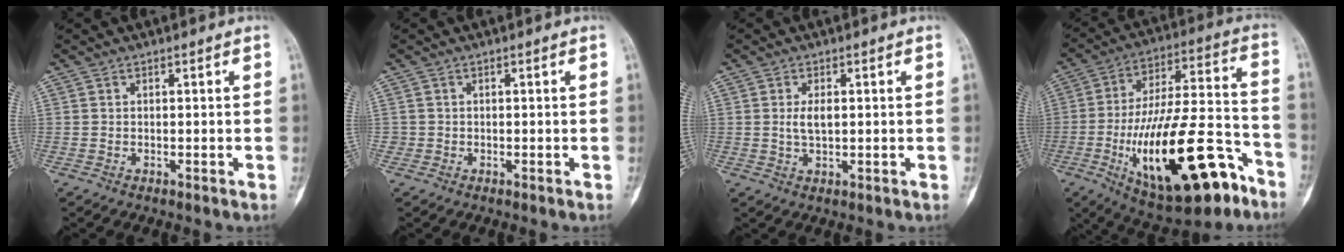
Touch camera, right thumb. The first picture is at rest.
{"total": 0.8, "force": [-0.2, 0.8, 0.0], "torque": [0.004, 0.005, -0.005]}
{"total": 3.1, "force": [0.4, 1.5, 2.7], "torque": [-0.048, -0.002, 0.009]}
{"total": 27.7, "force": [-11.9, 10.5, 22.6], "torque": [-0.376, 0.057, -0.174]}